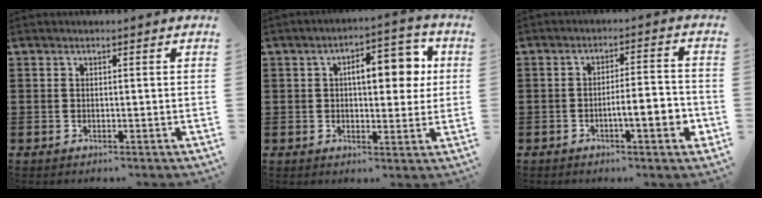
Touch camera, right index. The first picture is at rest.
{"total": 8.6, "force": [1.7, 4.0, 7.4], "torque": [-0.107, 0.001, 0.018]}
{"total": 6.0, "force": [-2.3, 1.2, 5.4], "torque": [-0.082, -0.003, -0.042]}